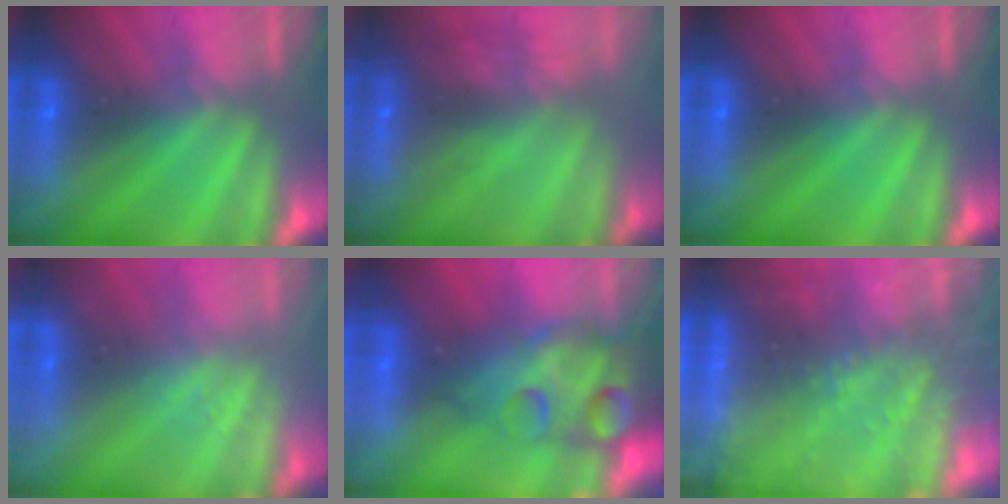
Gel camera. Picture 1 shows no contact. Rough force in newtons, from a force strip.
{"total": 3.1}
{"total": 0.0}
{"total": 2.0}
{"total": 7.1}
{"total": 5.8}